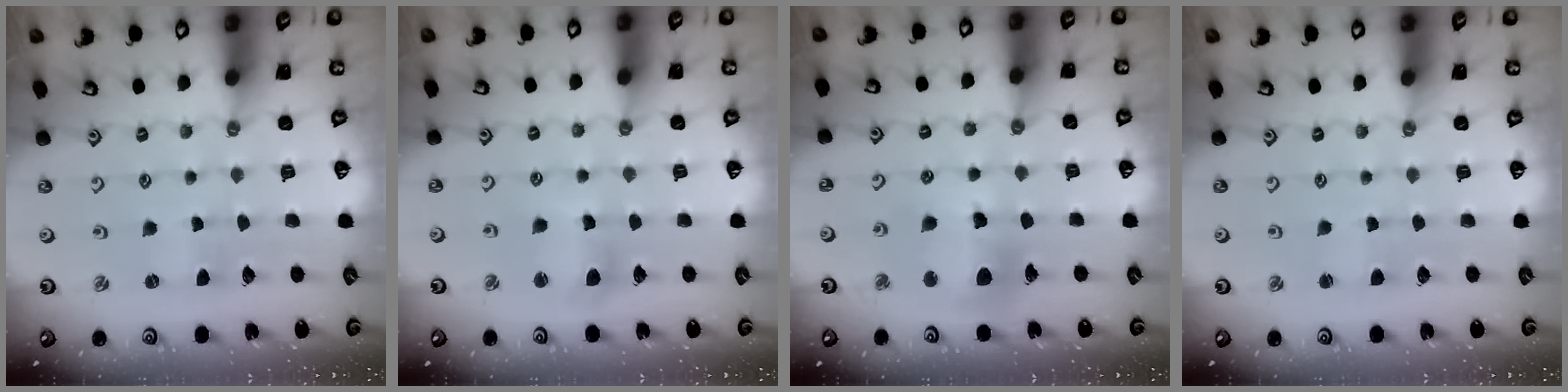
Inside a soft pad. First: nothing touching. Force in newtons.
{"total": 6.0, "press": 5.9, "slide": 0.9}
{"total": 12.0, "press": 11.9, "slide": 1.6}
{"total": 1.5, "press": 1.4, "slide": 0.2}